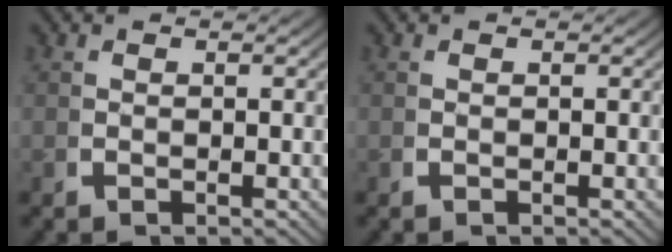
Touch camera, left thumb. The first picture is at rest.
{"total": 0.0}